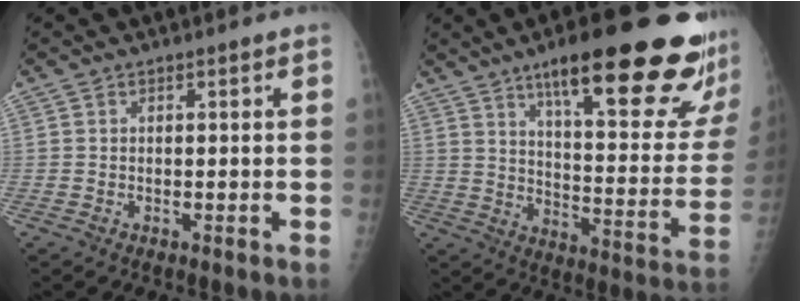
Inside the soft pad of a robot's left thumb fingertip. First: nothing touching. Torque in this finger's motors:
{"motor_torque": [1.96, 0.67, 1.44, -1.32, 0.40]}